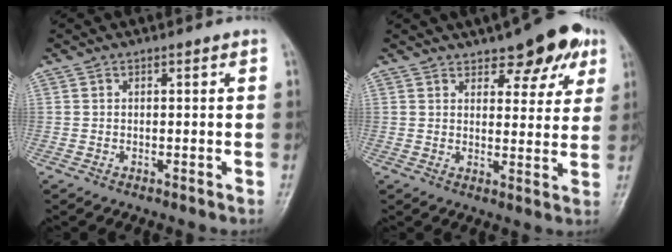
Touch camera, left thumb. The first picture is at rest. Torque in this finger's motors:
{"motor_torque": [0.25, 0.52, 0.05, -0.28, 0.08]}